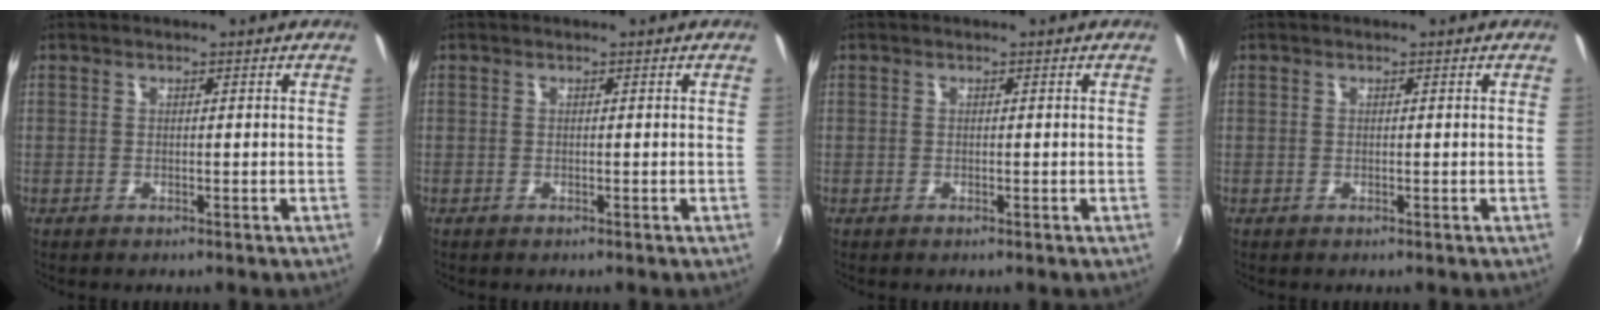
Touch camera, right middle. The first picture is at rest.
{"total": 0.0}
{"total": 0.0}
{"total": 0.0}